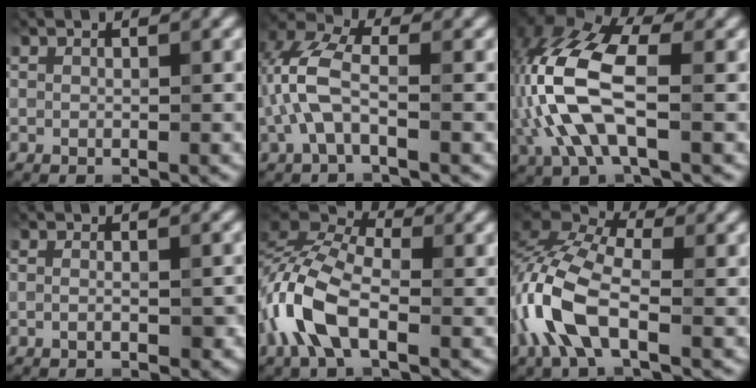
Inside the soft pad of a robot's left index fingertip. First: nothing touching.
{"total": 4.9, "force": [-0.9, 2.2, 4.3], "torque": [-0.109, 0.016, -0.028]}
{"total": 9.8, "force": [-1.2, 4.7, 8.5], "torque": [-0.200, 0.017, -0.034]}
{"total": 1.6, "force": [-0.8, 0.6, 1.3], "torque": [-0.027, 0.000, -0.015]}
{"total": 7.8, "force": [-3.0, 4.0, 6.0], "torque": [-0.143, 0.009, -0.075]}
{"total": 8.7, "force": [-2.9, 4.2, 7.0], "torque": [-0.174, 0.011, -0.074]}